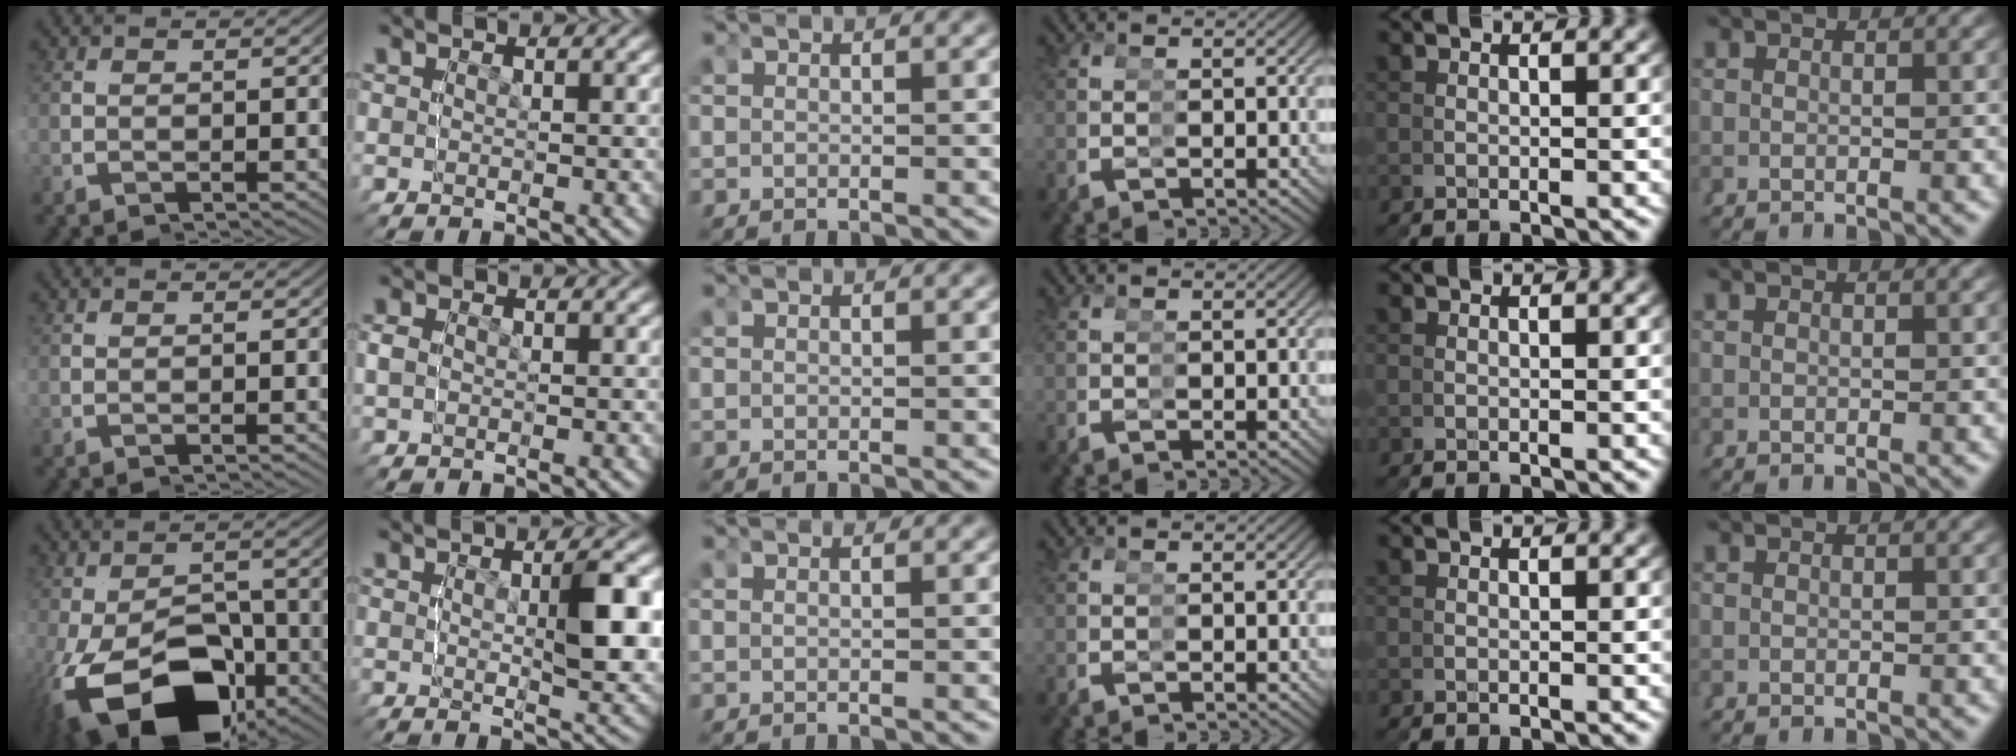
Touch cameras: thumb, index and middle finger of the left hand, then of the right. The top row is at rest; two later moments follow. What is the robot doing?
{"motion": "grasp_and_lifting", "object": "glasses"}